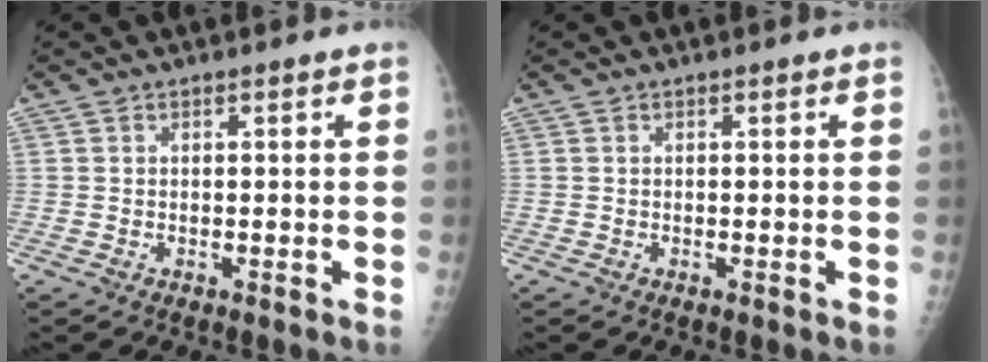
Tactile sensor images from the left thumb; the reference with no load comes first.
{"total": 0.0}